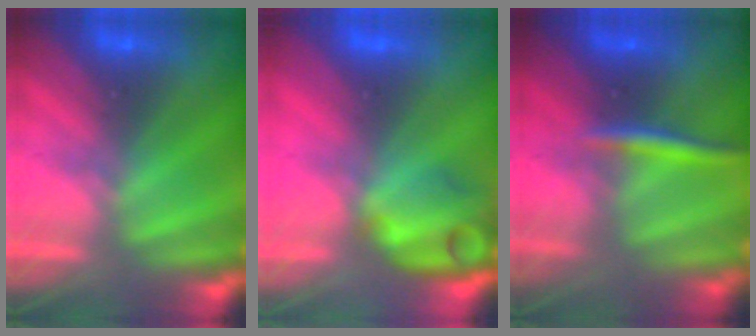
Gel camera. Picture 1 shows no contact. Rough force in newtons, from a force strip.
{"total": 8.6}
{"total": 3.0}